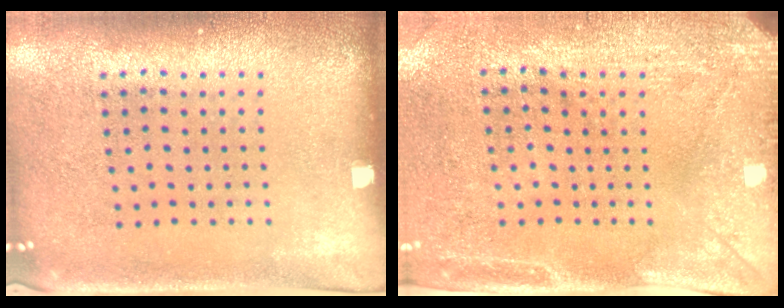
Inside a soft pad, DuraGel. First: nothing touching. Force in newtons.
{"total": 2.9, "press": 2.3, "slide": 1.8}